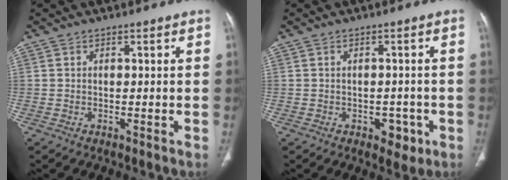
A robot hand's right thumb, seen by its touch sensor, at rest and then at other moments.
{"total": 3.8, "force": [-1.6, 2.6, 2.3], "torque": [-0.009, 0.008, -0.015]}